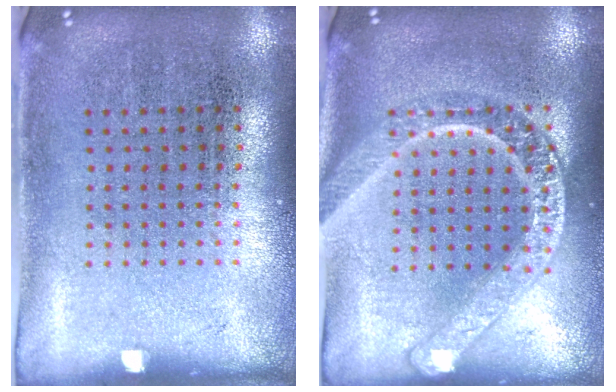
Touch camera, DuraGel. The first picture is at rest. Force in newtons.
{"total": 2.4, "press": 2.4, "slide": 0.2}